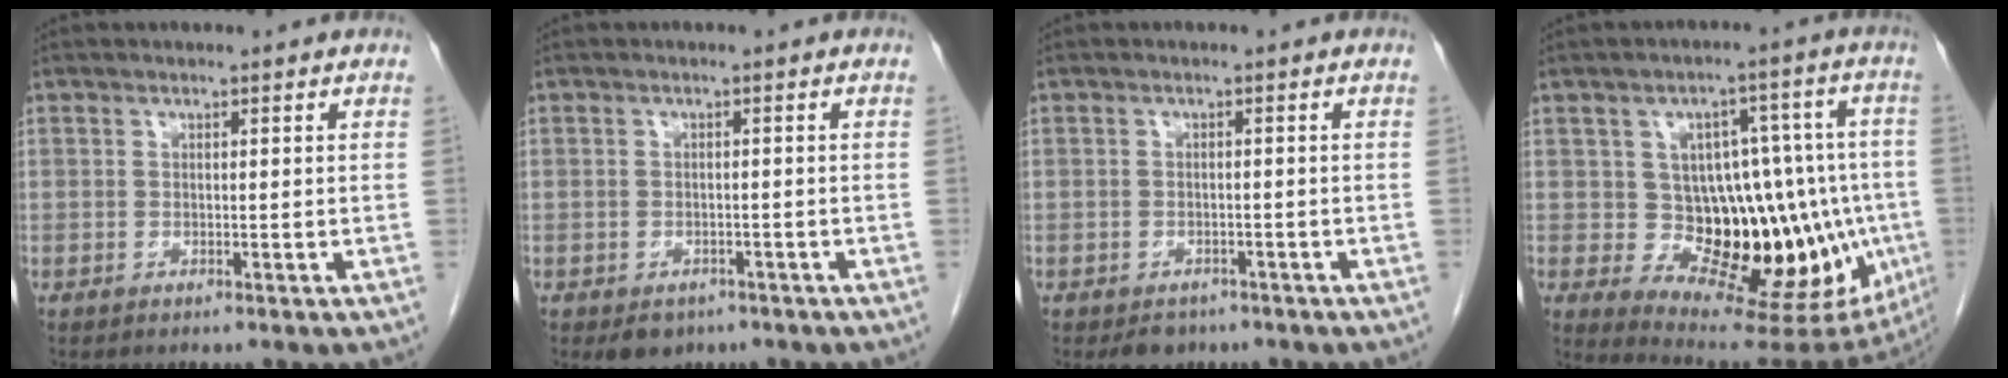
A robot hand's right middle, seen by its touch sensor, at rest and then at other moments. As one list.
[{"total": 3.4, "force": [-2.3, 2.3, 1.2], "torque": [-0.013, 0.002, -0.025]}, {"total": 3.2, "force": [-2.4, 2.0, 0.9], "torque": [-0.012, 0.002, -0.029]}, {"total": 19.5, "force": [-2.1, 9.8, 16.8], "torque": [-0.205, 0.035, -0.005]}]